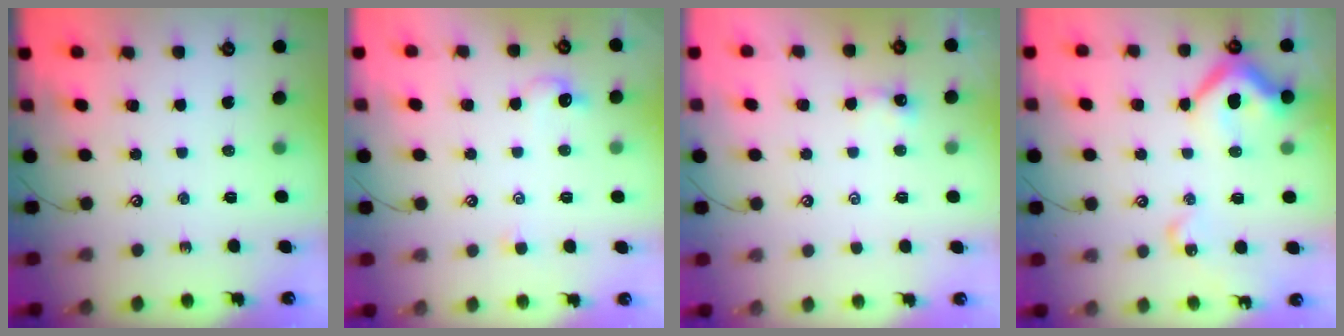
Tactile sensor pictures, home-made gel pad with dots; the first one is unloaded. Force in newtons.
{"total": 1.4, "press": 1.2, "slide": 0.6}
{"total": 0.0}
{"total": 13.7, "press": 13.6, "slide": 1.6}